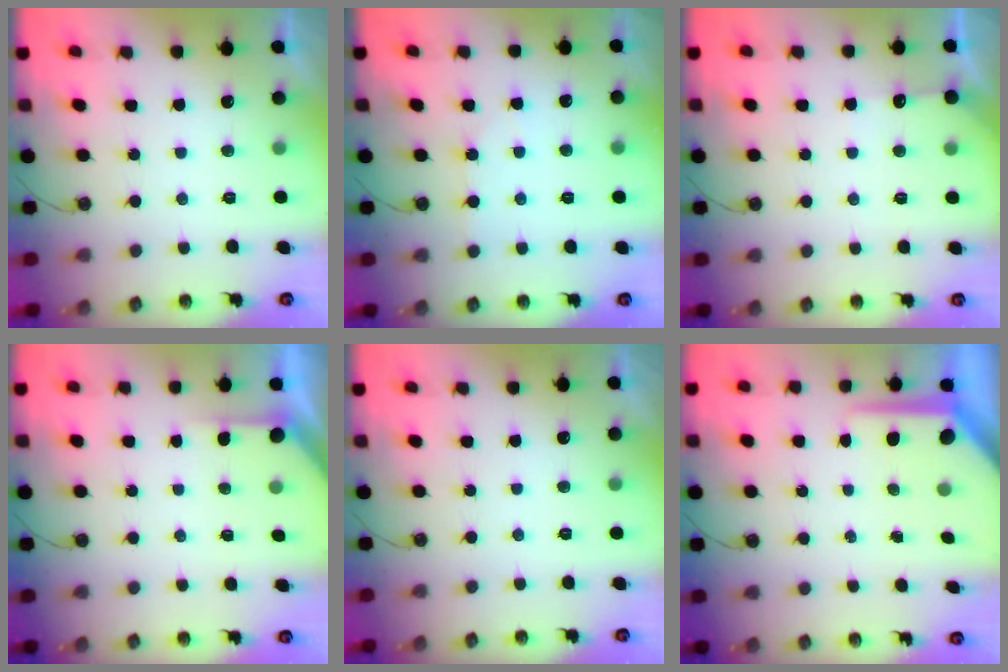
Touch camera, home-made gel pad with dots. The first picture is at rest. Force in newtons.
{"total": 2.8, "press": 2.8, "slide": 0.3}
{"total": 2.9, "press": 2.8, "slide": 0.4}
{"total": 1.2, "press": 1.2, "slide": 0.1}
{"total": 0.0}
{"total": 8.9, "press": 8.9, "slide": 0.7}